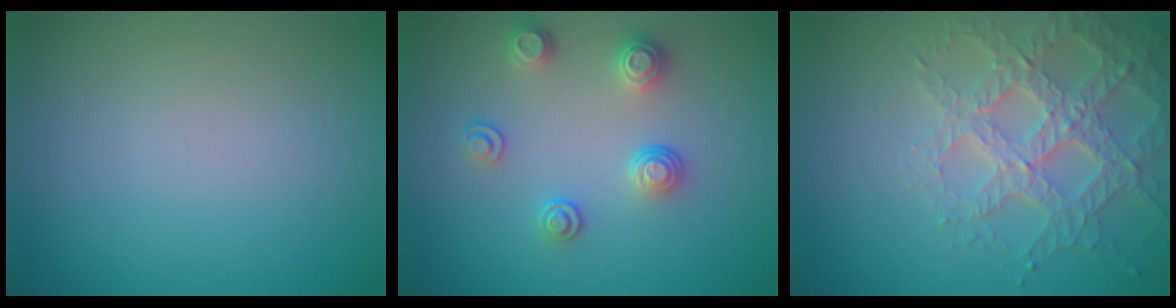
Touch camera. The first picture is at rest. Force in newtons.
{"total": 2.7, "press": 2.5, "slide": 0.9}
{"total": 4.3, "press": 4.1, "slide": 1.2}